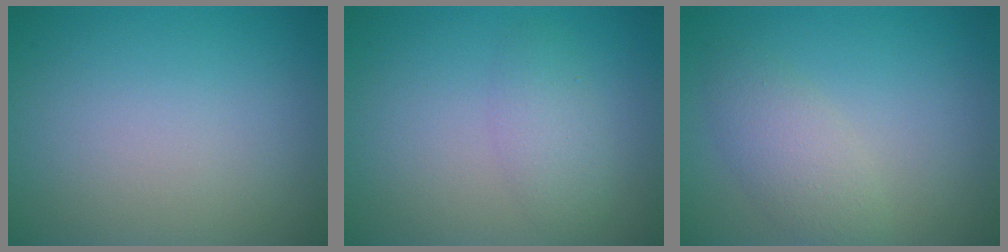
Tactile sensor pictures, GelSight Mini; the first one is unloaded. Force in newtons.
{"total": 2.0, "press": 2.0, "slide": 0.1}
{"total": 2.9, "press": 2.9, "slide": 0.1}